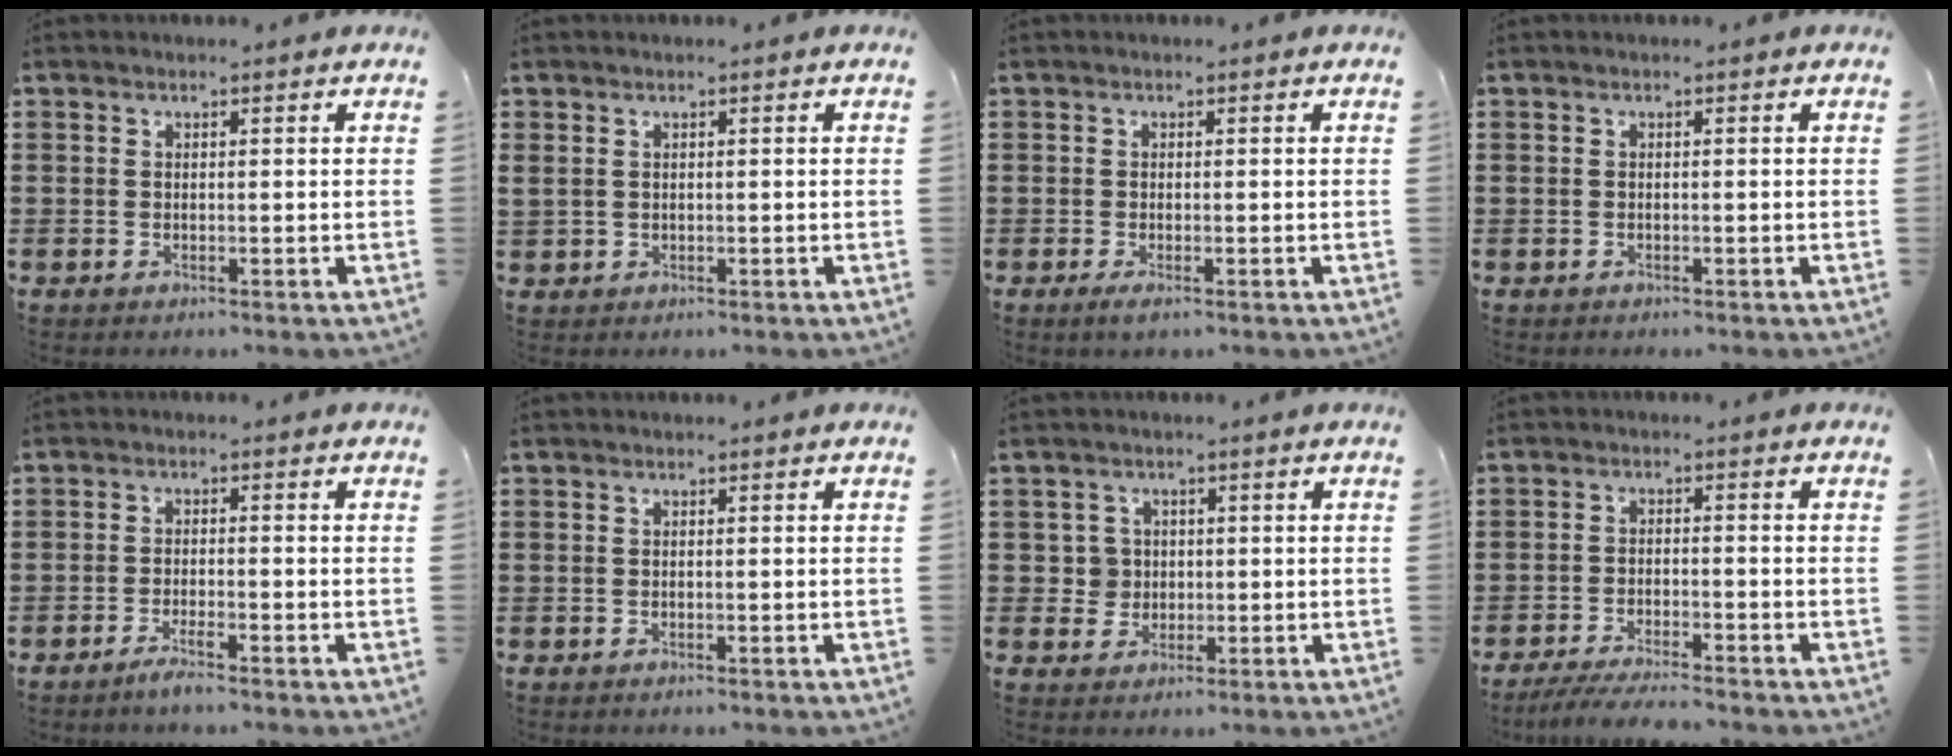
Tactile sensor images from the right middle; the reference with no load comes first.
{"total": 0.9, "force": [0.5, 0.7, 0.2], "torque": [-0.008, 0.005, 0.009]}
{"total": 0.8, "force": [-0.5, 0.0, 0.7], "torque": [-0.015, -0.006, -0.007]}
{"total": 0.0}
{"total": 2.3, "force": [-1.9, 0.0, 1.3], "torque": [-0.029, 0.000, -0.038]}
{"total": 0.0}
{"total": 3.6, "force": [0.1, 3.5, 0.8], "torque": [-0.031, 0.012, -0.002]}
{"total": 4.3, "force": [-4.1, 0.0, 1.5], "torque": [-0.031, -0.009, -0.079]}